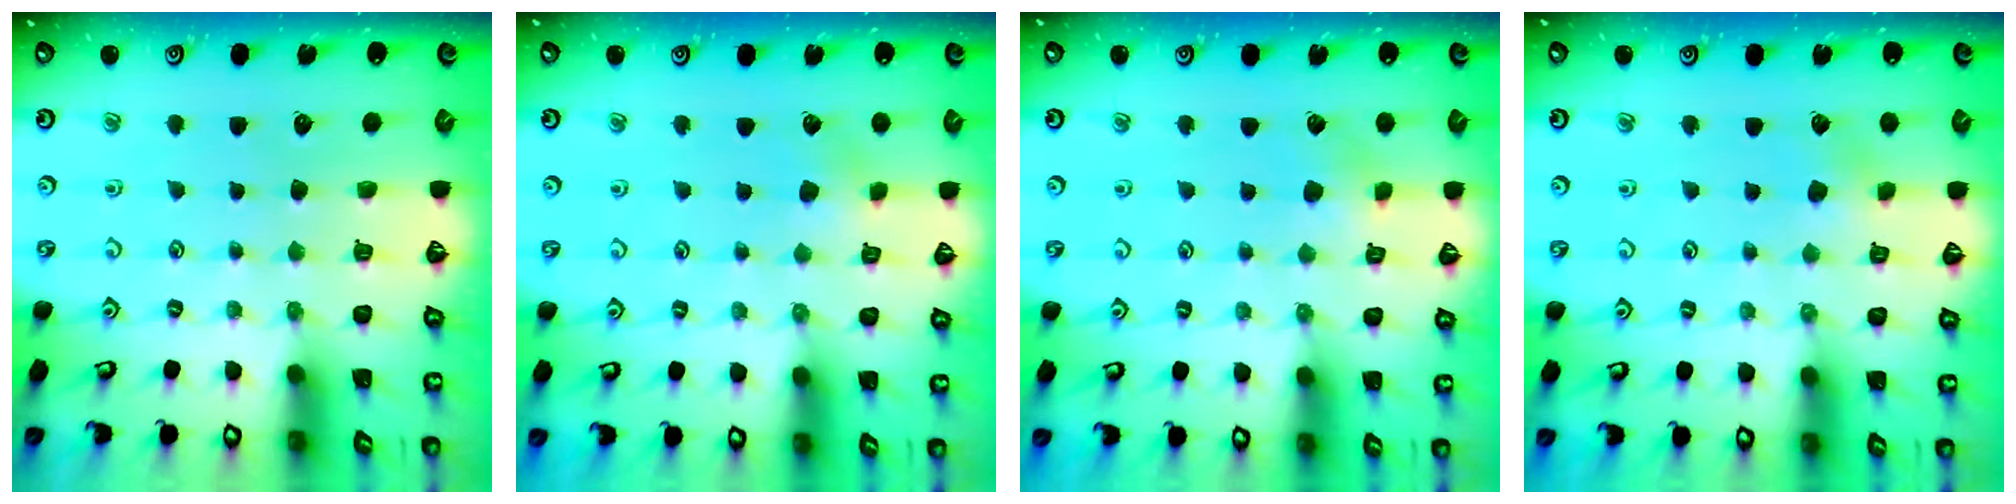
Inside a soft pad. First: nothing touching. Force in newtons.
{"total": 2.9, "press": 2.8, "slide": 0.2}
{"total": 3.3, "press": 3.3, "slide": 0.5}
{"total": 2.5, "press": 2.5, "slide": 0.3}